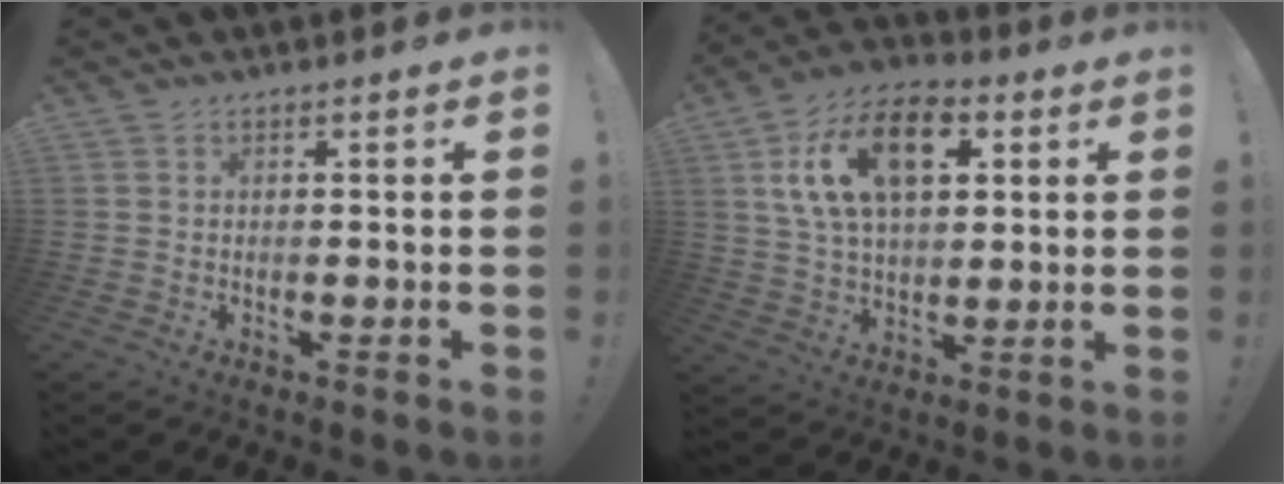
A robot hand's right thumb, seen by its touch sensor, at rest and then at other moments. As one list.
[{"total": 18.1, "force": [6.8, 10.6, 13.0], "torque": [-0.226, -0.011, 0.120]}]